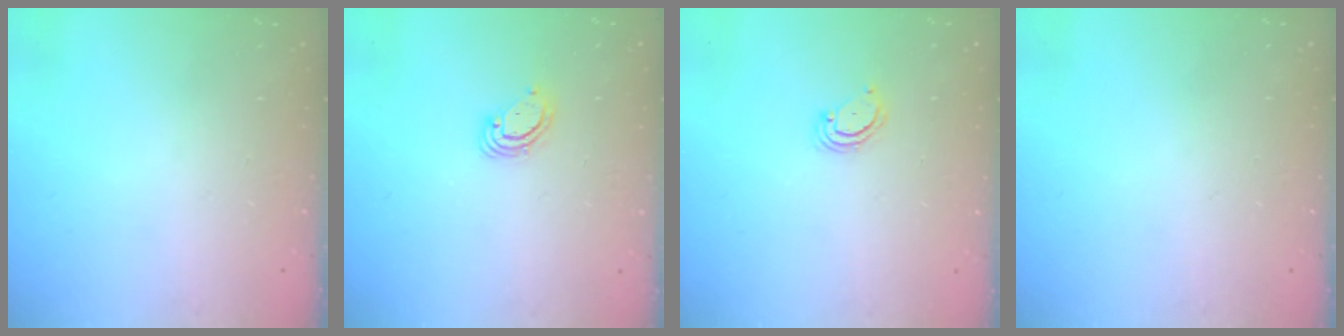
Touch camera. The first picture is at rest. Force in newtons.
{"total": 3.7, "press": 3.7, "slide": 0.3}
{"total": 3.3, "press": 3.3, "slide": 0.3}
{"total": 0.0}